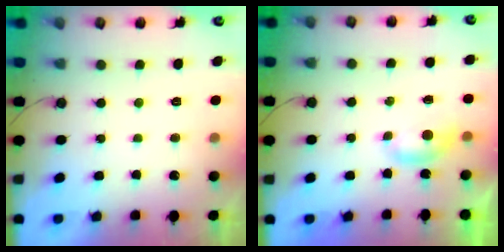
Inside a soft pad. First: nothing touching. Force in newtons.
{"total": 3.6, "press": 3.6, "slide": 0.4}